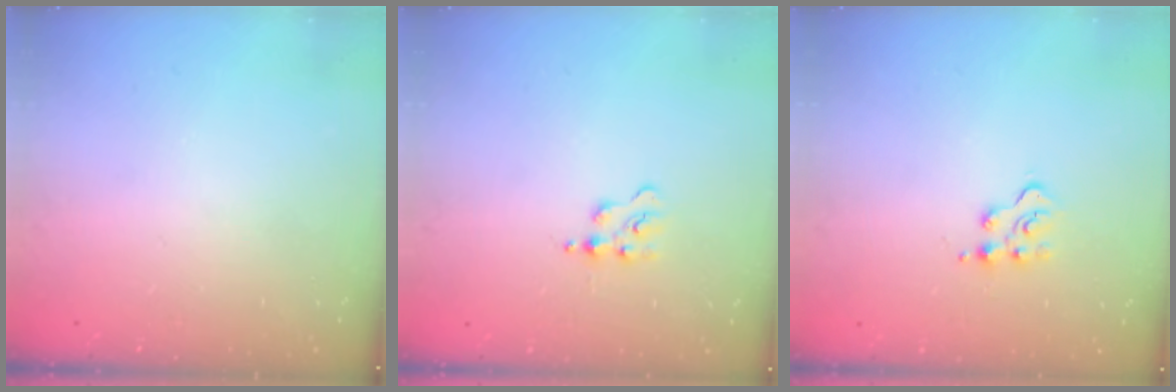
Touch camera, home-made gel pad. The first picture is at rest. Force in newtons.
{"total": 2.9, "press": 2.9, "slide": 0.4}
{"total": 5.6, "press": 5.6, "slide": 0.6}